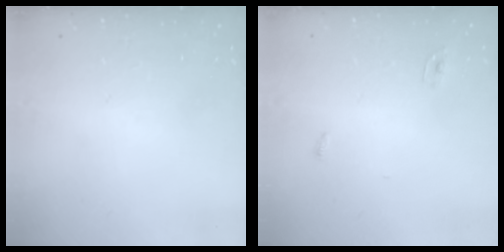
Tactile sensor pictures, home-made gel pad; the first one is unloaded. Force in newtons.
{"total": 2.4, "press": 2.4, "slide": 0.2}